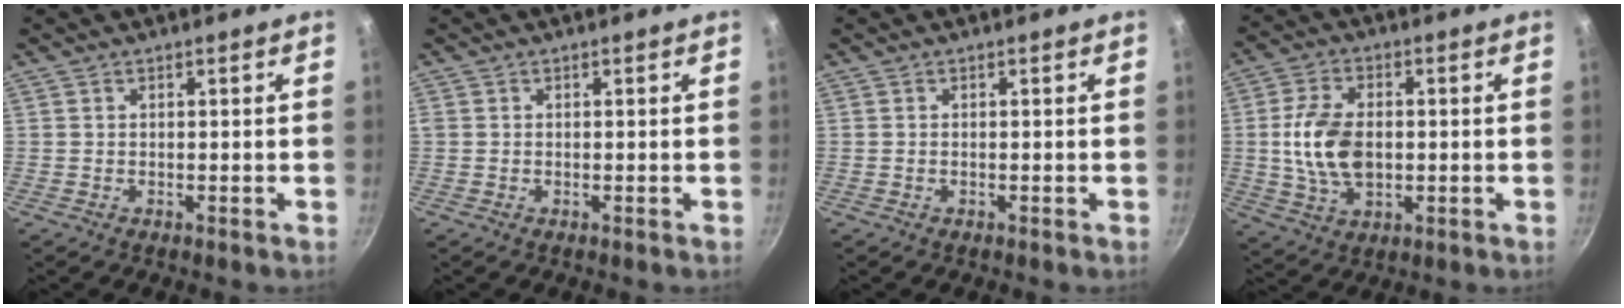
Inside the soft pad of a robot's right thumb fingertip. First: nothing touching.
{"total": 0.6, "force": [0.1, 0.5, 0.3], "torque": [0.000, 0.003, 0.001]}
{"total": 0.0}
{"total": 11.3, "force": [0.0, 6.9, 8.9], "torque": [-0.167, 0.002, 0.006]}